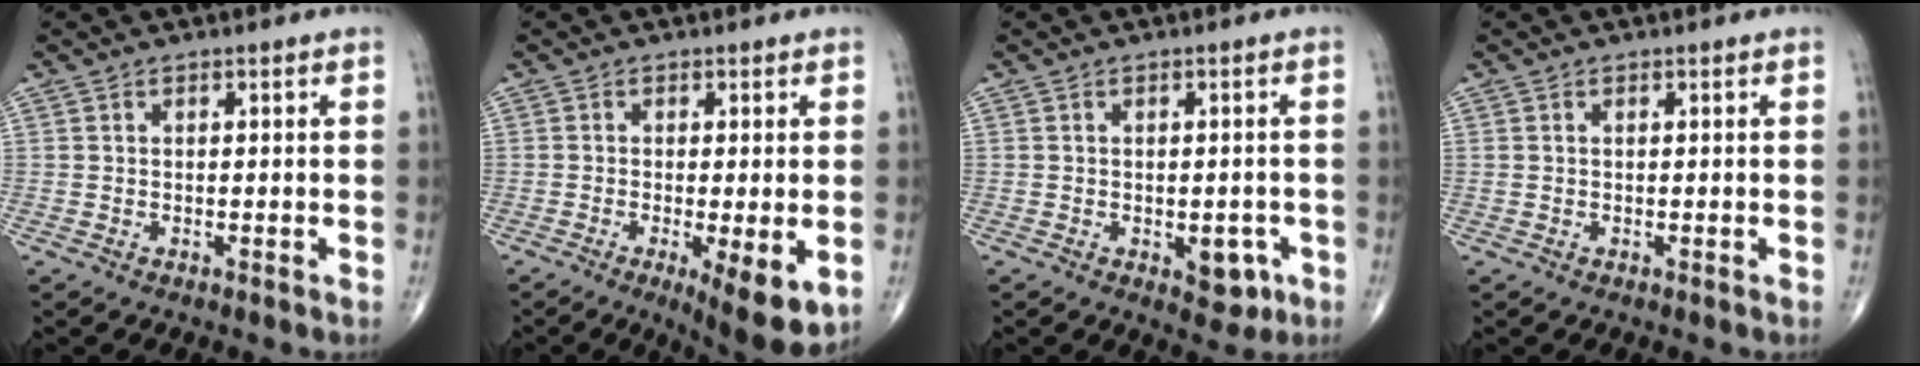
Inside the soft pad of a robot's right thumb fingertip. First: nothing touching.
{"total": 8.9, "force": [-2.6, 2.4, 8.2], "torque": [-0.119, -0.023, -0.037]}
{"total": 4.9, "force": [-1.7, 2.8, 3.6], "torque": [-0.019, 0.003, -0.015]}
{"total": 0.0}